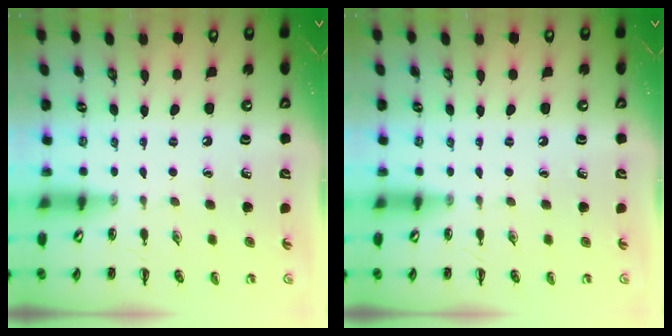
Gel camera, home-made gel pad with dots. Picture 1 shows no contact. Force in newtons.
{"total": 0.0}